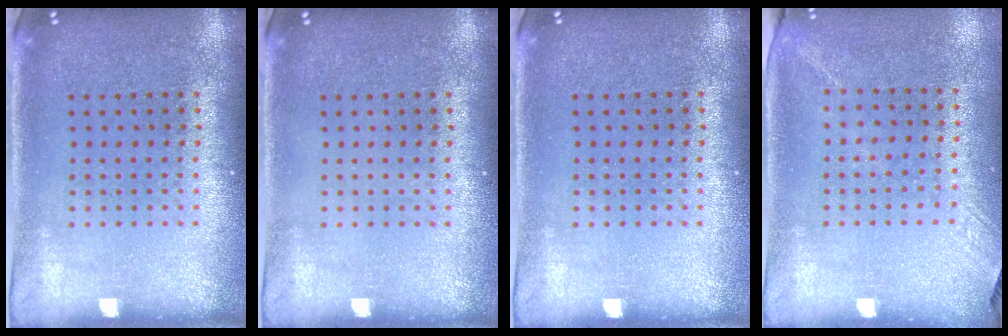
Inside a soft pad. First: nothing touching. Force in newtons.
{"total": 0.0}
{"total": 0.0}
{"total": 1.4, "press": 1.0, "slide": 0.9}